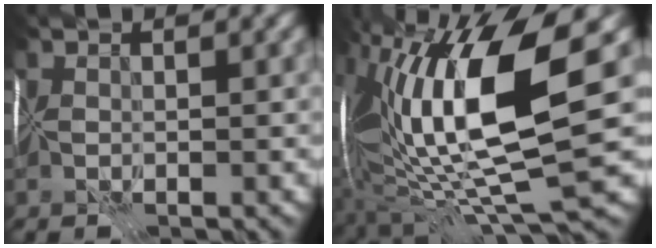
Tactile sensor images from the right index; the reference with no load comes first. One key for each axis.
{"total": 14.0, "fx": 1.5, "fy": 3.5, "fz": 13.5, "tx": -0.246, "ty": -0.008, "tz": 0.035}